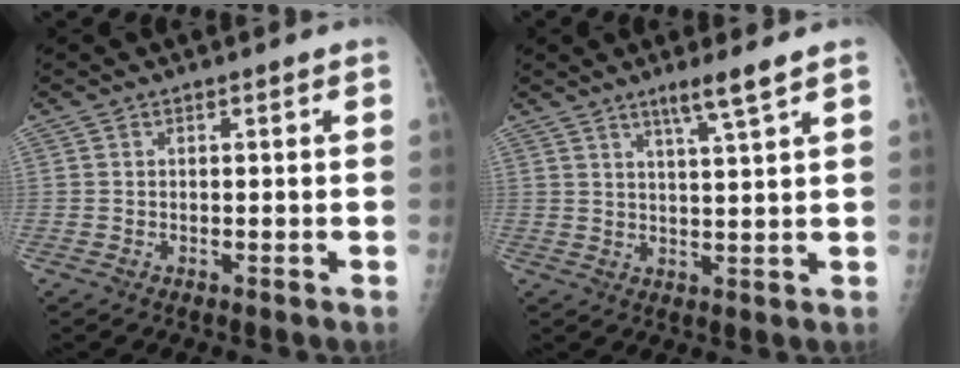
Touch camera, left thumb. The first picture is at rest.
{"total": 5.0, "force": [3.4, -0.3, 3.7], "torque": [-0.065, -0.024, 0.062]}